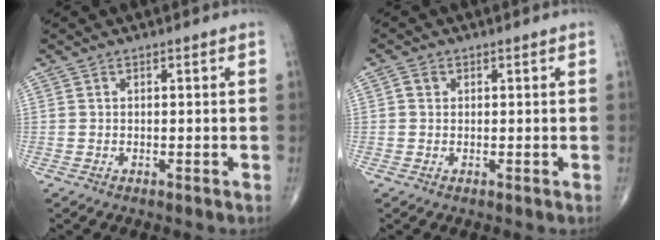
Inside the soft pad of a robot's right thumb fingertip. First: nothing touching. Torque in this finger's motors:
{"motor_torque": [-0.09, 0.02, 0.08, -0.05, 0.01]}